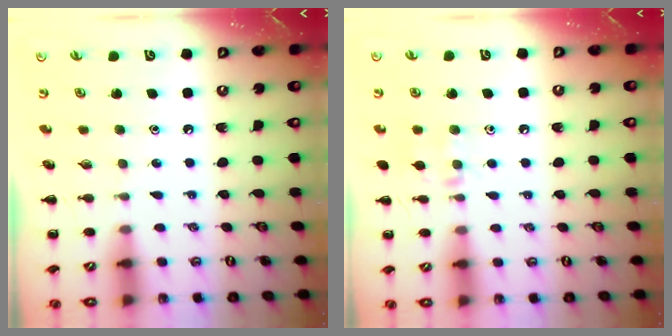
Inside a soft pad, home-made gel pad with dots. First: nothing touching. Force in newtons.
{"total": 7.5, "press": 7.4, "slide": 1.3}